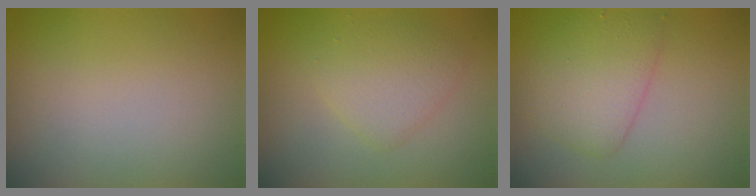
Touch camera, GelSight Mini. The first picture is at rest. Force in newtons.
{"total": 2.9, "press": 2.9, "slide": 0.0}
{"total": 3.8, "press": 3.8, "slide": 0.1}